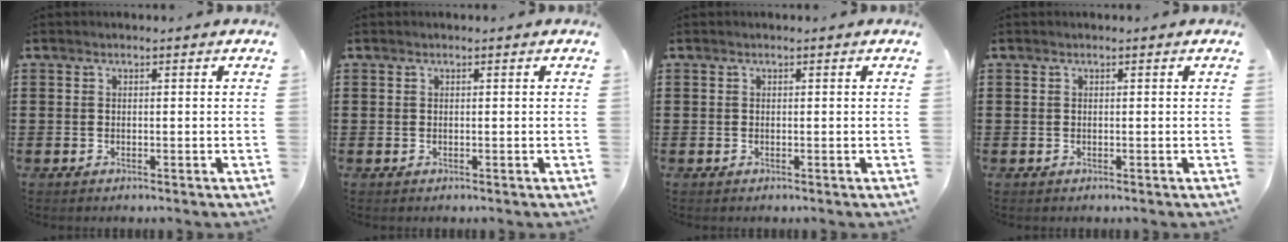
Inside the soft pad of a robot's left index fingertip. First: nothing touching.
{"total": 0.0}
{"total": 0.0}
{"total": 0.0}